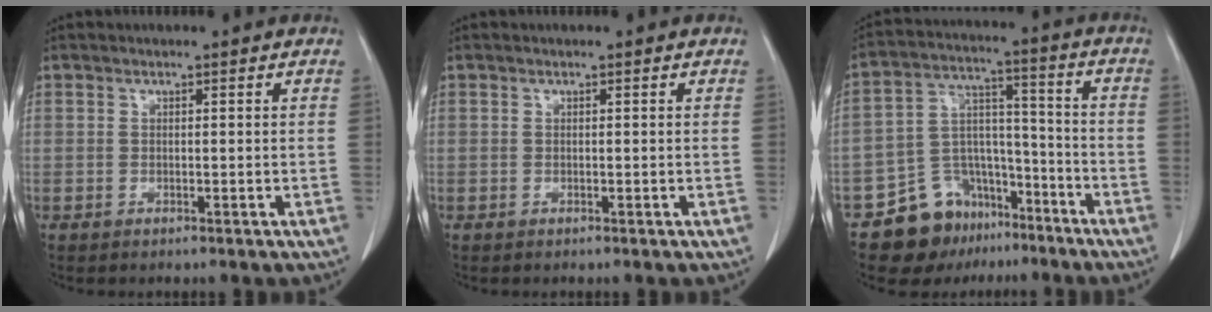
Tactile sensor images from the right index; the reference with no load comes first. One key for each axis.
{"total": 0.0}
{"total": 12.3, "fx": -8.8, "fy": 7.9, "fz": 3.3, "tx": -0.056, "ty": 0.059, "tz": -0.143}